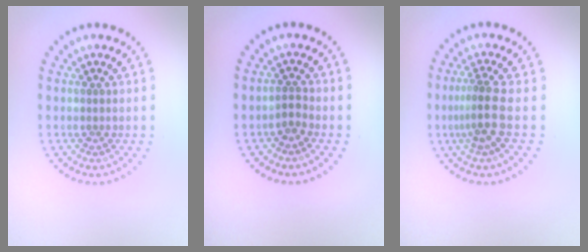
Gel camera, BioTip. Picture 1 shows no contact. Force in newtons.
{"total": 1.2, "press": 1.0, "slide": 0.5}
{"total": 2.8, "press": 2.1, "slide": 1.8}